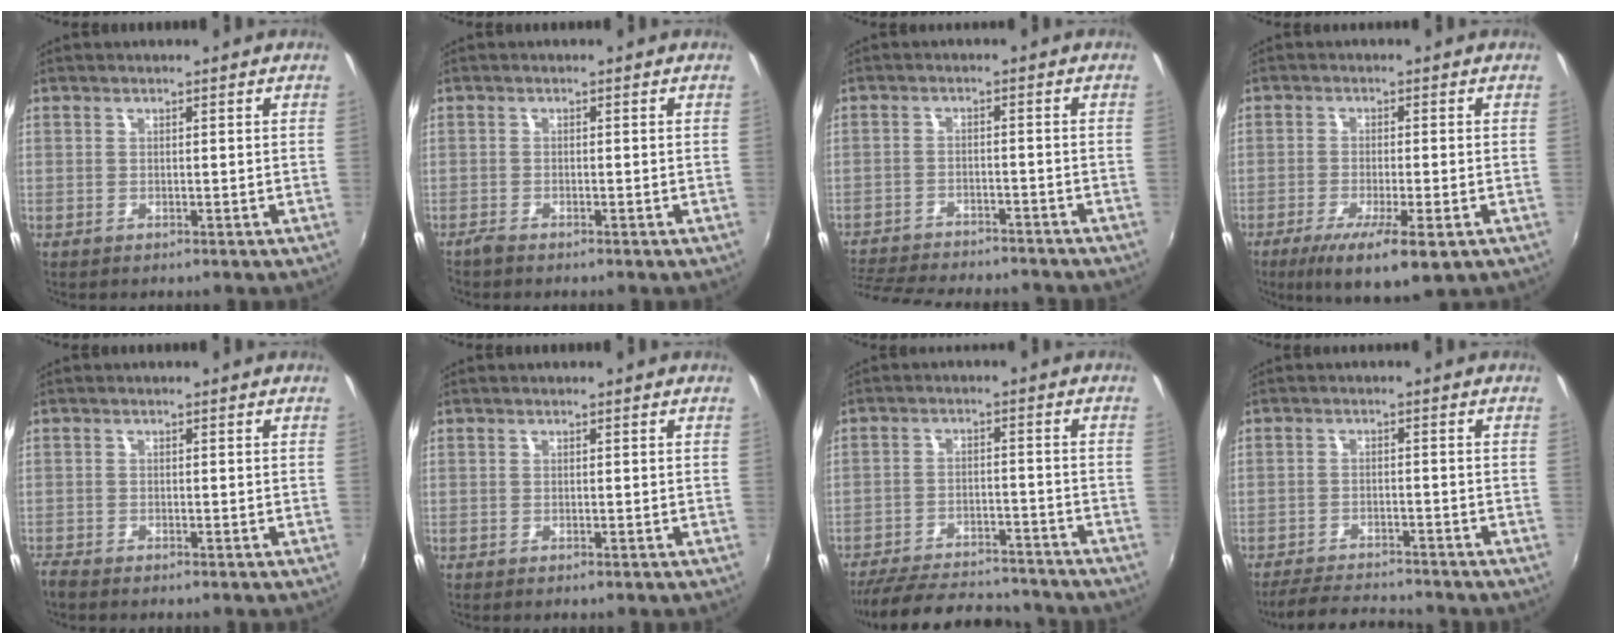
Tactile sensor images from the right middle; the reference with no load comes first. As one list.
[{"total": 1.3, "force": [-1.2, 0.2, 0.4], "torque": [-0.013, -0.004, -0.027]}, {"total": 16.4, "force": [-14.4, 4.0, 6.8], "torque": [-0.150, -0.018, -0.210]}, {"total": 10.0, "force": [-5.3, 1.8, 8.2], "torque": [-0.163, -0.035, -0.085]}, {"total": 1.8, "force": [-1.6, 0.1, 0.6], "torque": [-0.021, -0.006, -0.032]}, {"total": 0.0}, {"total": 19.5, "force": [-17.0, 5.4, 7.8], "torque": [-0.167, -0.003, -0.239]}, {"total": 8.6, "force": [-8.1, 1.1, 2.7], "torque": [-0.077, -0.003, -0.128]}]